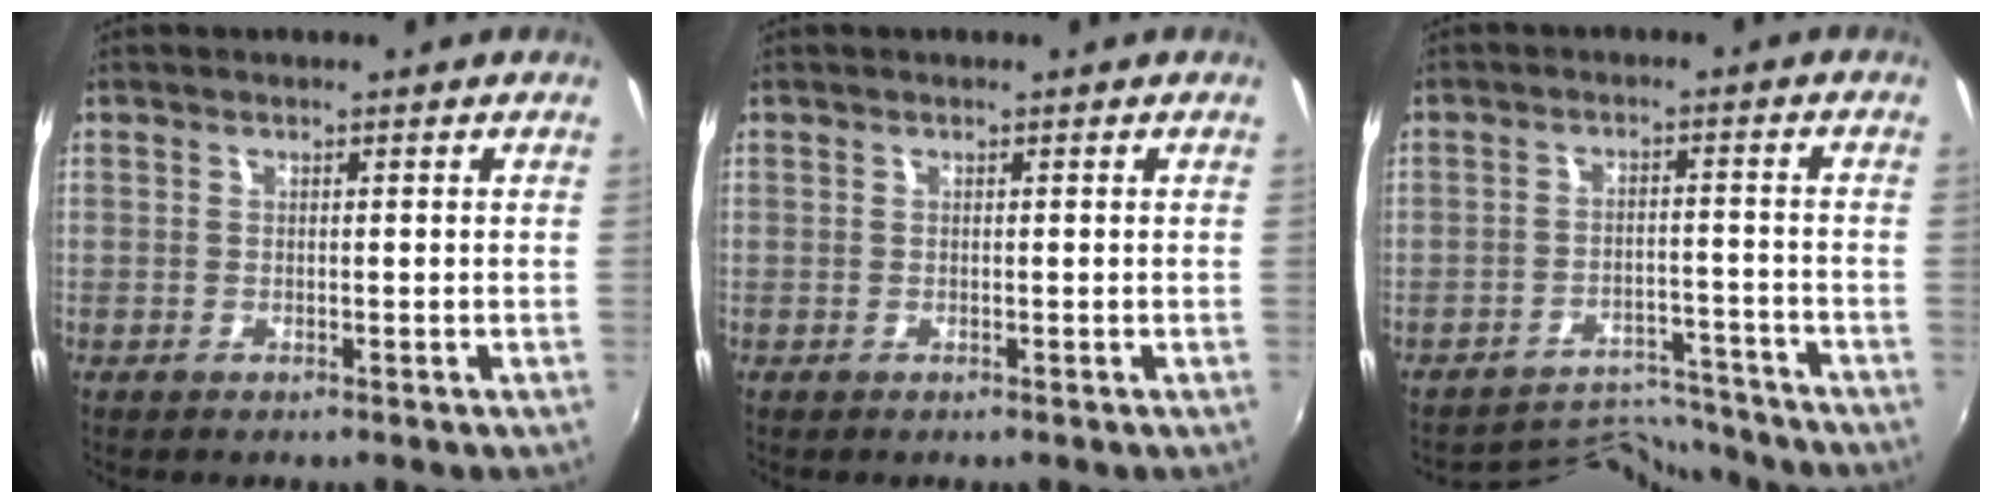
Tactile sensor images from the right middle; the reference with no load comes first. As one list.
[{"total": 0.0}, {"total": 9.3, "force": [-9.2, 1.2, -0.4], "torque": [-0.011, 0.020, -0.139]}]